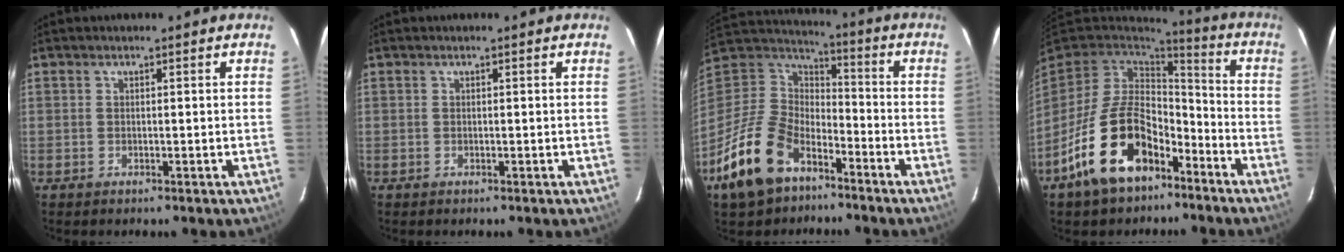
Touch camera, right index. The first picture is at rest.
{"total": 0.0}
{"total": 18.6, "force": [-10.7, 11.0, 10.6], "torque": [-0.245, -0.004, -0.191]}
{"total": 18.3, "force": [-9.8, 10.5, 11.4], "torque": [-0.230, 0.009, -0.156]}